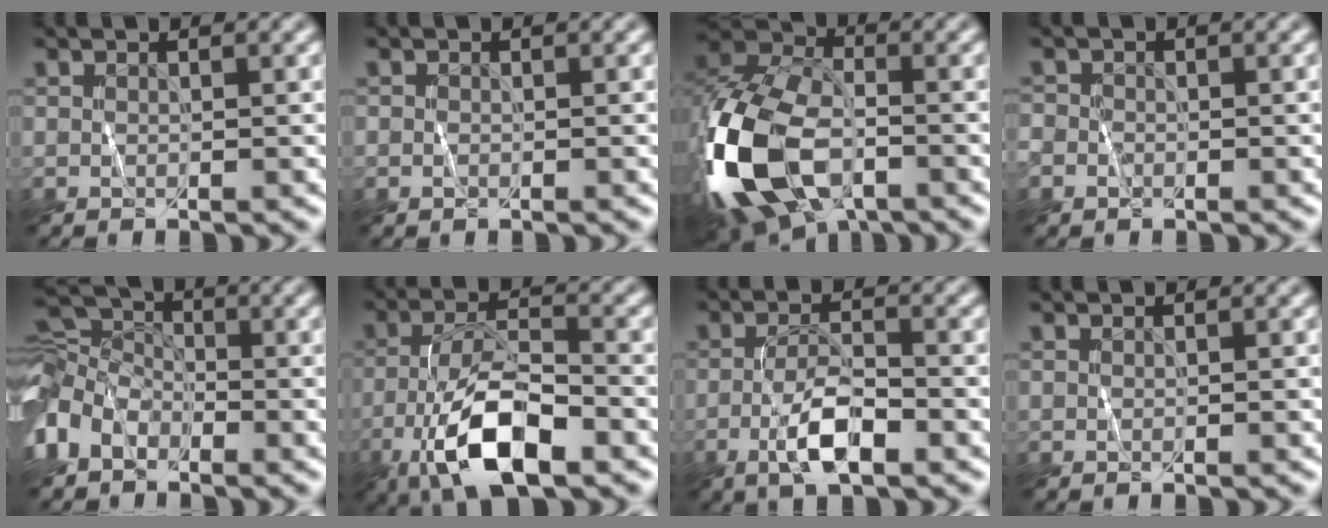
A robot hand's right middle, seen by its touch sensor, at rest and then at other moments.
{"total": 0.7, "force": [-0.1, 0.6, 0.3], "torque": [-0.002, -0.003, -0.004]}
{"total": 14.1, "force": [-5.5, 8.0, 10.3], "torque": [-0.228, -0.019, -0.113]}
{"total": 1.9, "force": [-0.6, 1.6, 0.7], "torque": [-0.004, -0.003, -0.009]}
{"total": 5.3, "force": [-1.6, 4.0, 3.0], "torque": [-0.062, 0.011, -0.056]}
{"total": 9.2, "force": [-4.4, 3.3, 7.3], "torque": [-0.134, 0.005, -0.086]}
{"total": 4.4, "force": [-1.8, 1.4, 3.7], "torque": [-0.073, 0.001, -0.036]}
{"total": 0.0}